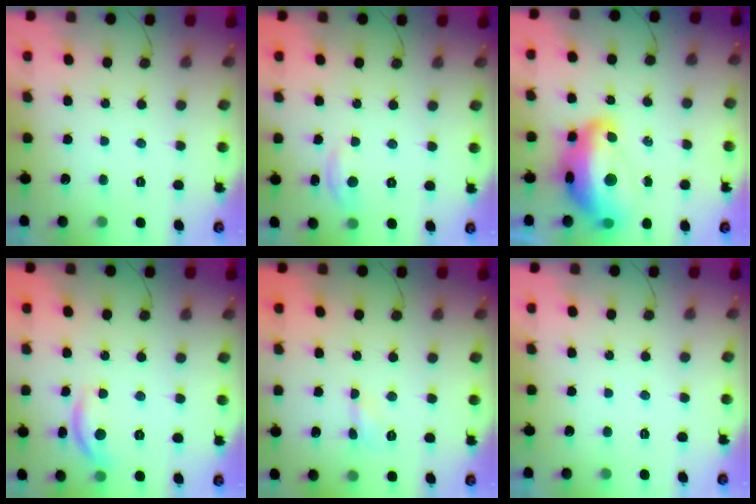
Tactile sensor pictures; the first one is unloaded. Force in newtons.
{"total": 4.1, "press": 4.0, "slide": 0.6}
{"total": 18.6, "press": 18.6, "slide": 1.6}
{"total": 9.8, "press": 9.8, "slide": 0.5}
{"total": 3.6, "press": 3.6, "slide": 0.5}
{"total": 0.0}